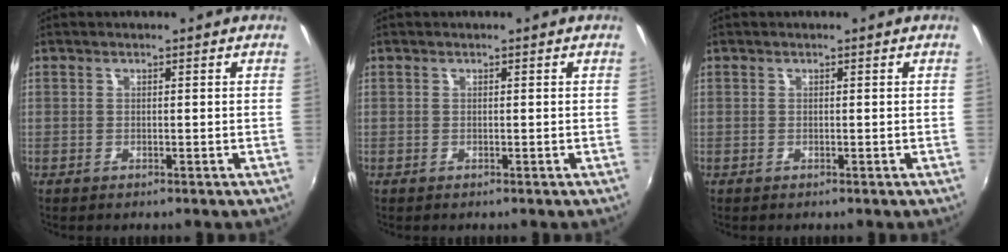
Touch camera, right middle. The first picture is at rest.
{"total": 0.0}
{"total": 0.0}